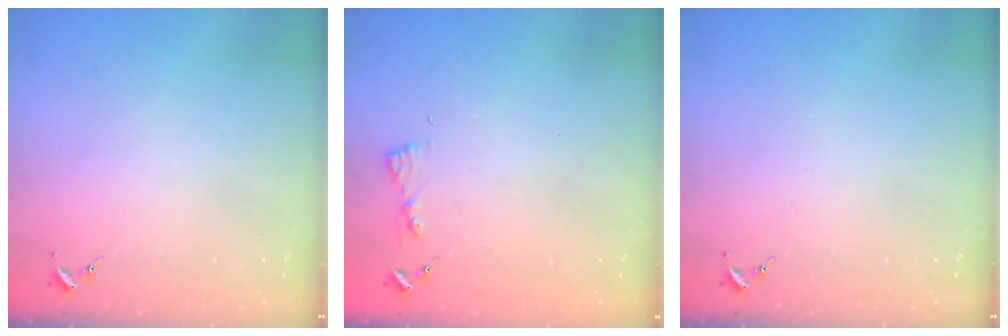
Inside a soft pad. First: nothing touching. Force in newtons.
{"total": 4.8, "press": 4.7, "slide": 0.6}
{"total": 0.0}